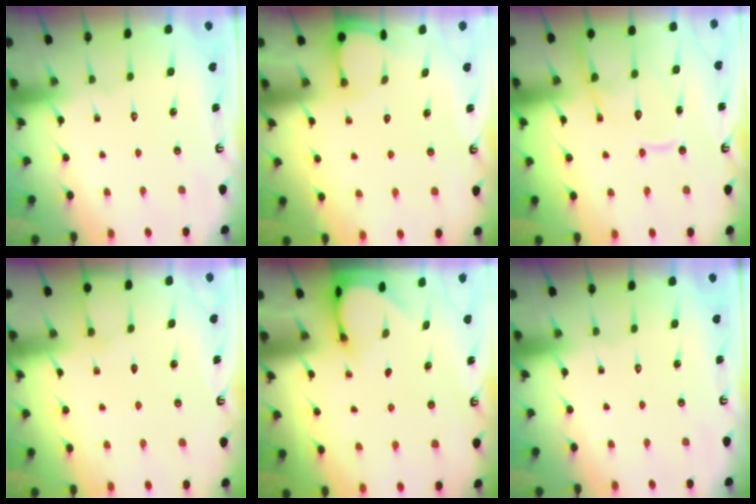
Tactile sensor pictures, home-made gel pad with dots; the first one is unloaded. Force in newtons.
{"total": 2.0, "press": 2.0, "slide": 0.3}
{"total": 14.1, "press": 14.0, "slide": 1.2}
{"total": 2.7, "press": 2.7, "slide": 0.5}
{"total": 3.3, "press": 3.2, "slide": 0.3}
{"total": 0.0}